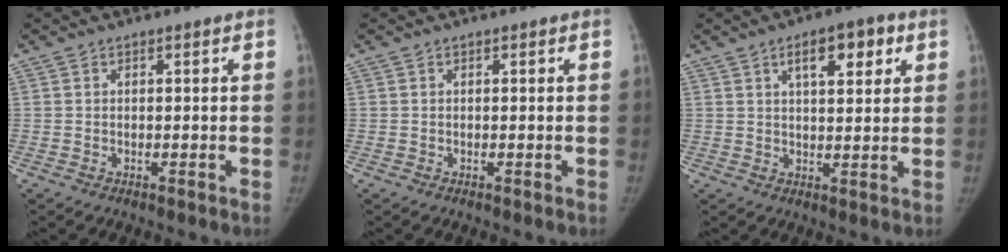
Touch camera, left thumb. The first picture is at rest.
{"total": 0.0}
{"total": 8.2, "force": [3.7, 3.4, 6.5], "torque": [-0.075, -0.007, 0.053]}